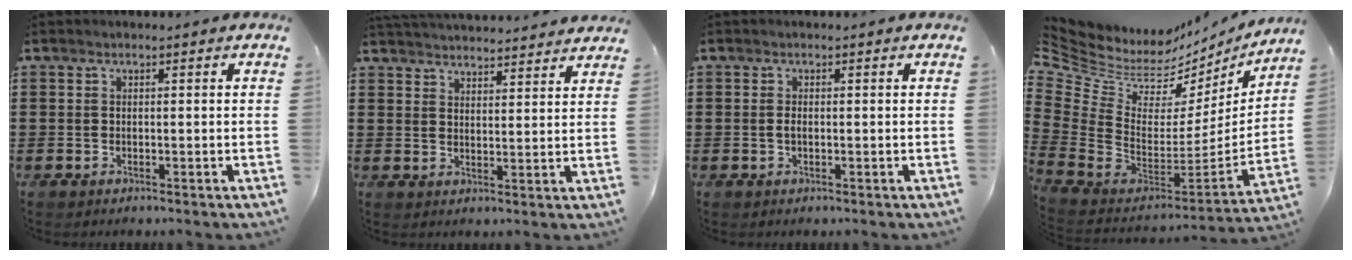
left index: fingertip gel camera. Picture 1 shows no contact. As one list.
[{"total": 3.9, "force": [3.9, -0.2, 0.2], "torque": [-0.015, -0.021, 0.071]}, {"total": 0.9, "force": [-0.3, 0.2, 0.8], "torque": [-0.025, -0.004, -0.008]}, {"total": 6.1, "force": [5.3, 2.8, 1.5], "torque": [-0.087, -0.073, 0.087]}]